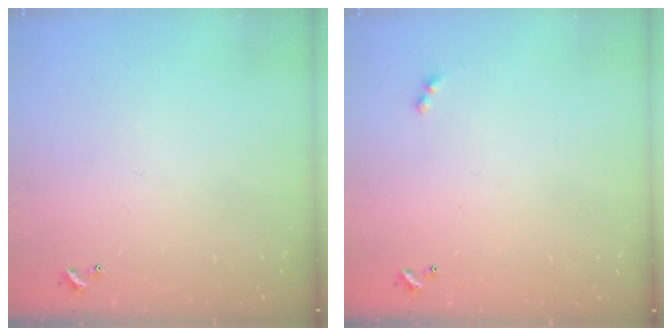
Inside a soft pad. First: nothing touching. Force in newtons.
{"total": 2.5, "press": 2.4, "slide": 0.5}